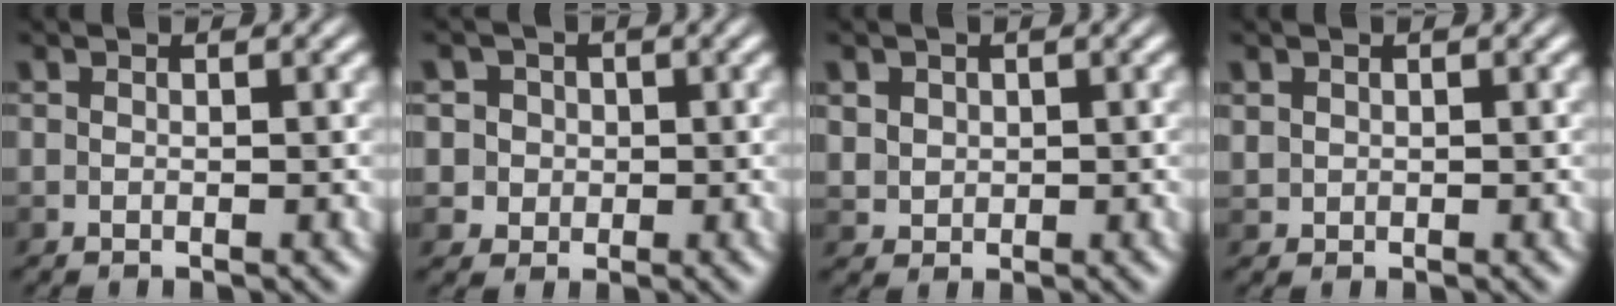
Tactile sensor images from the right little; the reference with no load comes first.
{"total": 4.6, "force": [1.9, 4.0, 1.4], "torque": [-0.043, 0.004, 0.019]}
{"total": 1.8, "force": [0.7, 1.6, 0.4], "torque": [-0.025, -0.006, 0.018]}
{"total": 1.0, "force": [0.6, 0.9, 0.1], "torque": [-0.014, -0.002, 0.012]}